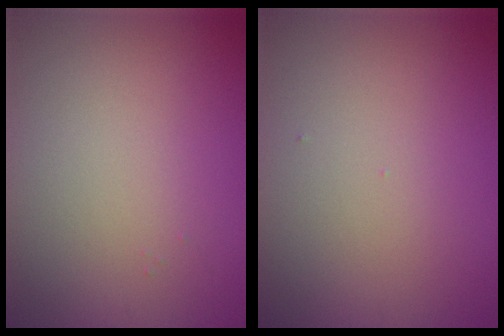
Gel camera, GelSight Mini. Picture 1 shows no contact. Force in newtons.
{"total": 0.0}